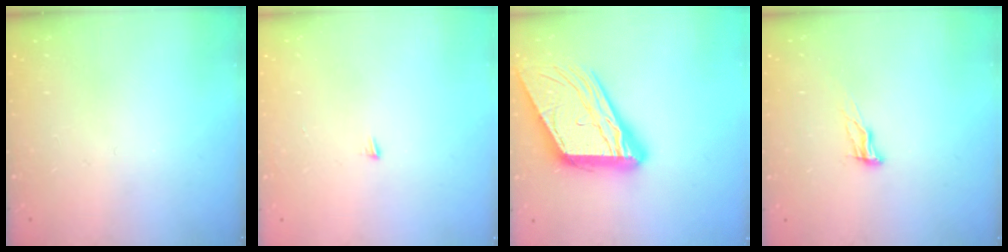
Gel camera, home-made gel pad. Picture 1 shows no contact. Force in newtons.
{"total": 3.9, "press": 3.9, "slide": 0.3}
{"total": 20.7, "press": 20.6, "slide": 2.1}
{"total": 7.9, "press": 7.6, "slide": 2.2}